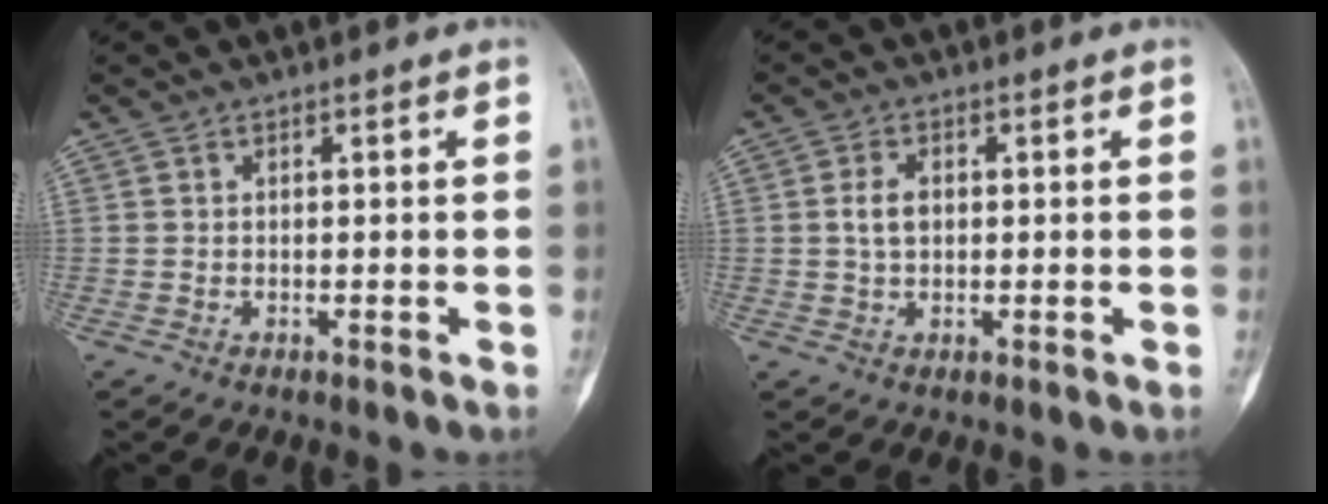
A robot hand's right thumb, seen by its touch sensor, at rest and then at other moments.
{"total": 3.5, "force": [0.3, 2.4, 2.6], "torque": [-0.042, 0.004, 0.005]}